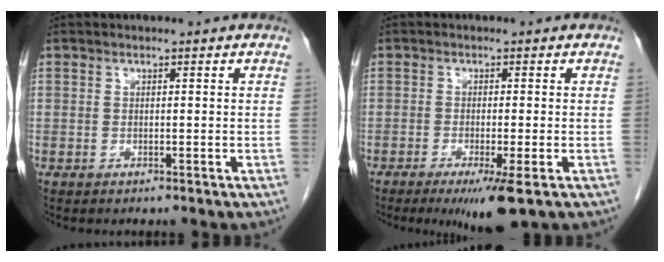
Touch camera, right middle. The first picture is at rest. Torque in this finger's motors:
{"motor_torque": [0.75, -0.73, 0.14, 0.06]}